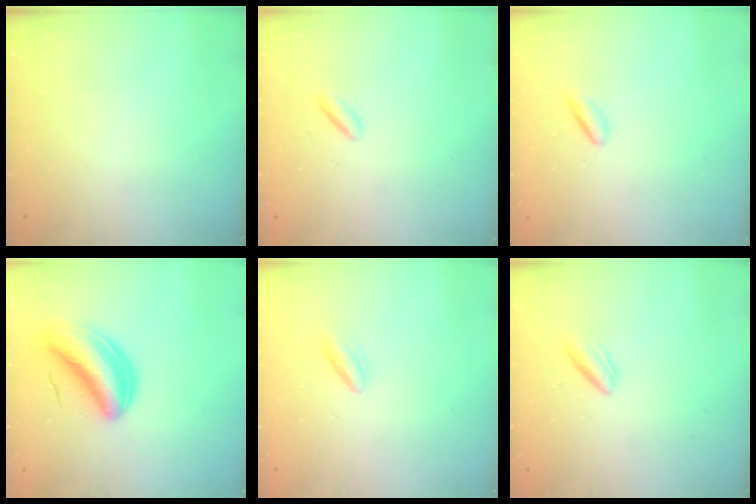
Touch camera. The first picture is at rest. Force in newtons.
{"total": 1.8, "press": 1.6, "slide": 0.8}
{"total": 2.2, "press": 2.1, "slide": 0.7}
{"total": 8.1, "press": 7.6, "slide": 2.7}
{"total": 2.5, "press": 2.1, "slide": 1.3}
{"total": 2.3, "press": 2.1, "slide": 1.0}